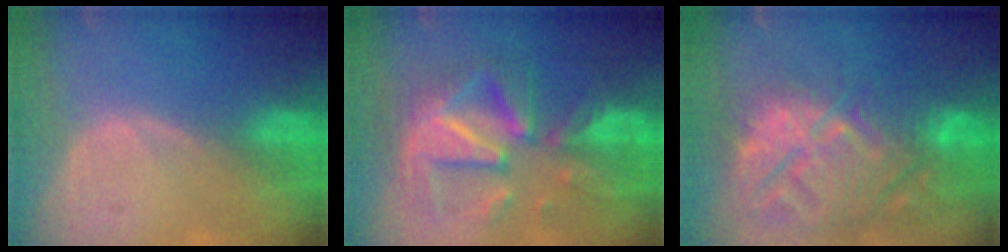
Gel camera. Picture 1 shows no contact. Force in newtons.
{"total": 12.1, "press": 12.0, "slide": 1.3}
{"total": 15.3, "press": 13.2, "slide": 7.8}